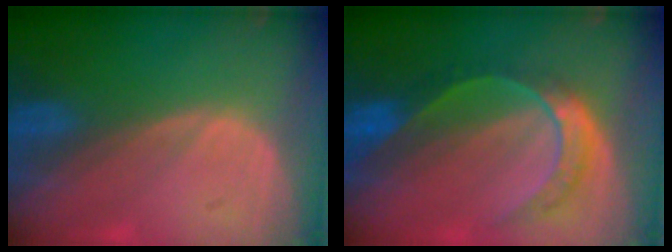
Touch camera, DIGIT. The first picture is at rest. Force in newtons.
{"total": 7.7, "press": 6.4, "slide": 4.3}